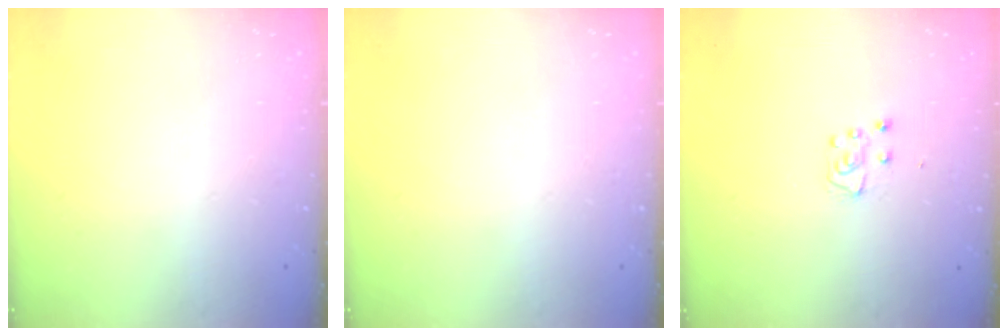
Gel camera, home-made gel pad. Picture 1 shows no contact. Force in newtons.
{"total": 0.0}
{"total": 5.1, "press": 5.0, "slide": 0.6}